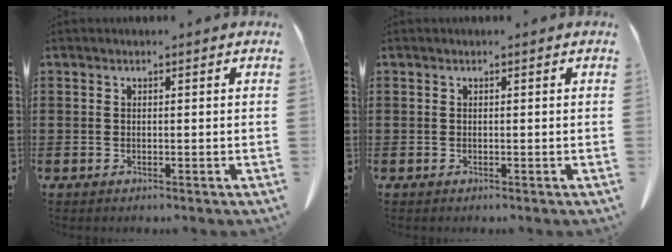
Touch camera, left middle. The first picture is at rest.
{"total": 0.0}